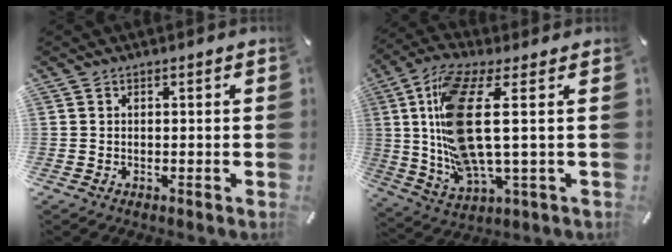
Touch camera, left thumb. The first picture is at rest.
{"total": 17.4, "force": [3.4, 5.0, 16.3], "torque": [-0.356, -0.022, 0.047]}